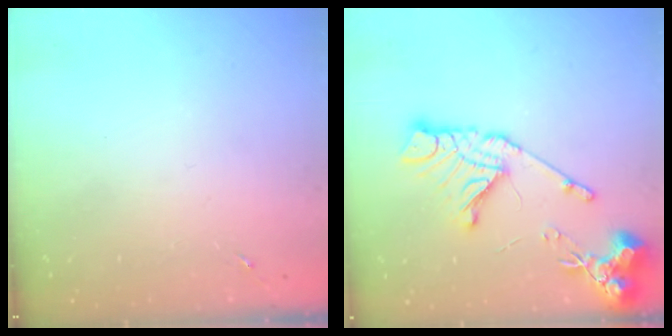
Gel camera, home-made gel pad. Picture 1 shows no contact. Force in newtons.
{"total": 16.4, "press": 16.3, "slide": 1.9}